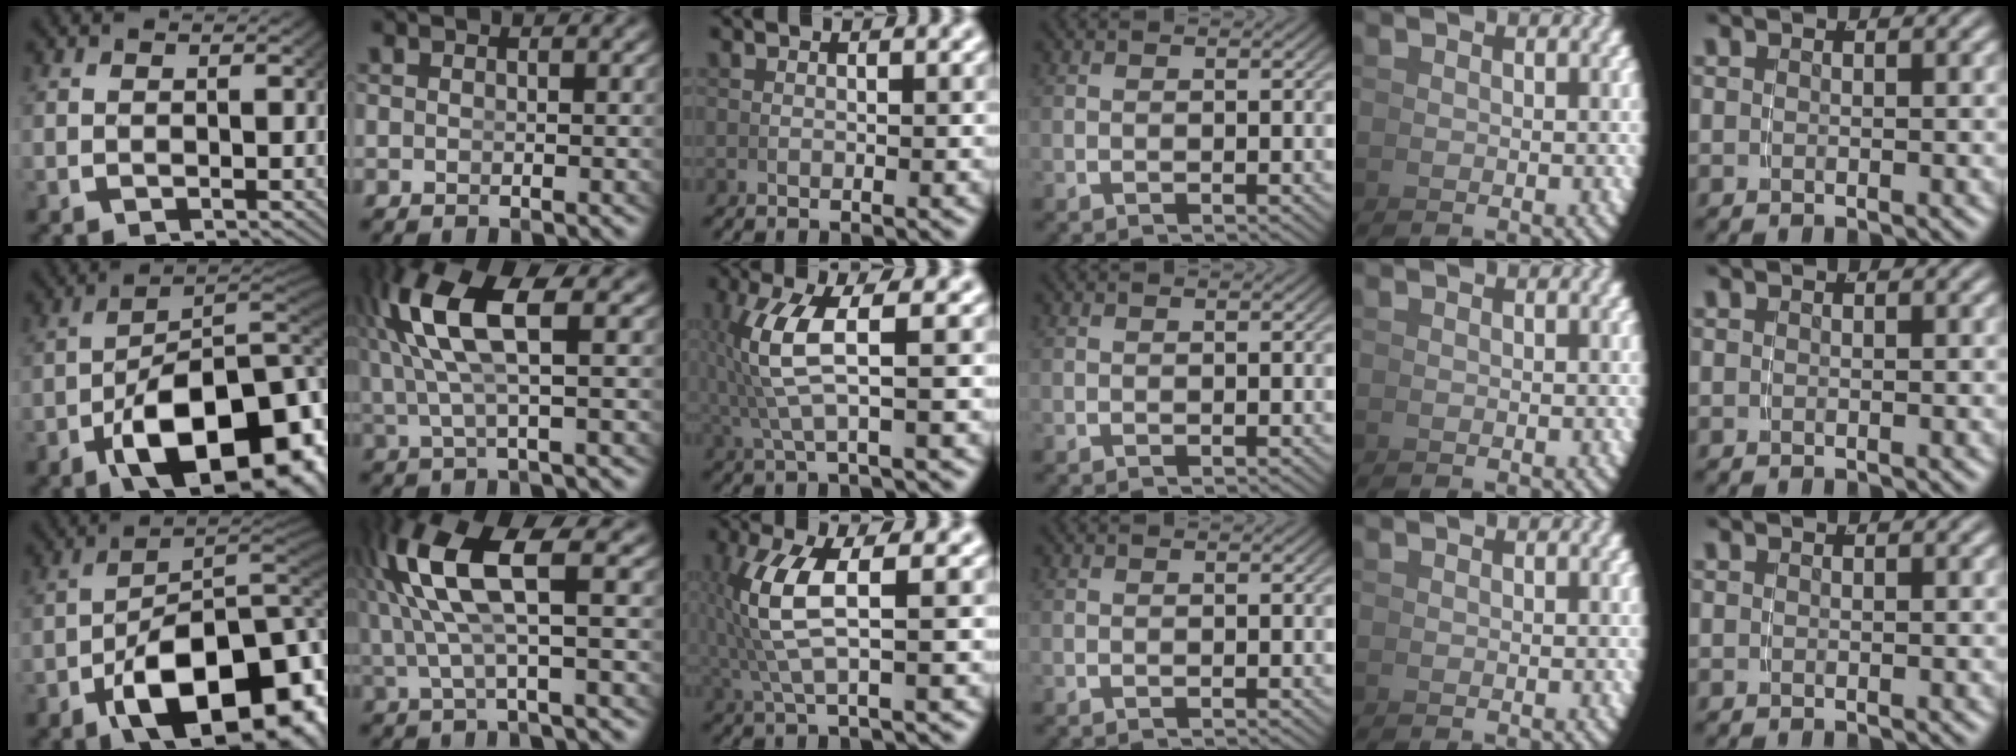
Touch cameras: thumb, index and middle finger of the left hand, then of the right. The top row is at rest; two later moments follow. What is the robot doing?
{"motion": "lift_and_place", "object": "bowl"}